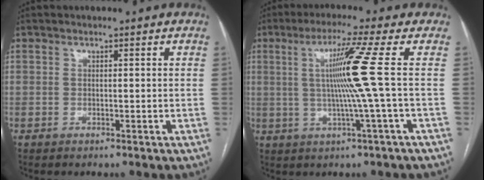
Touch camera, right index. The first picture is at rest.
{"total": 8.6, "force": [0.7, -3.0, 8.1], "torque": [-0.144, 0.002, 0.022]}